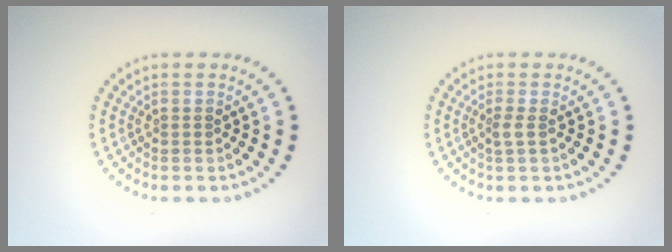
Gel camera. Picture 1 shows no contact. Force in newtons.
{"total": 1.0, "press": 0.7, "slide": 0.7}